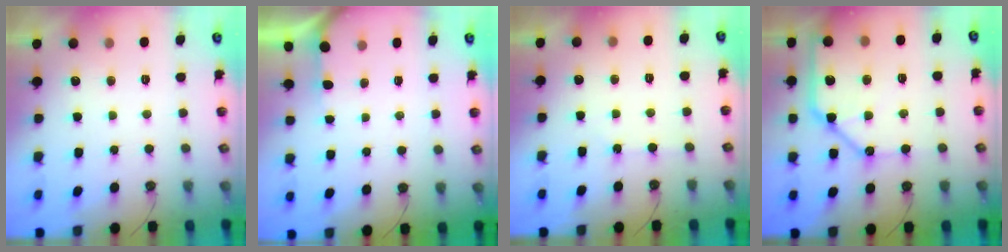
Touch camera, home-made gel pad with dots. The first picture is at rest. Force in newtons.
{"total": 2.4, "press": 2.4, "slide": 0.3}
{"total": 2.5, "press": 2.5, "slide": 0.5}
{"total": 16.7, "press": 16.5, "slide": 2.6}